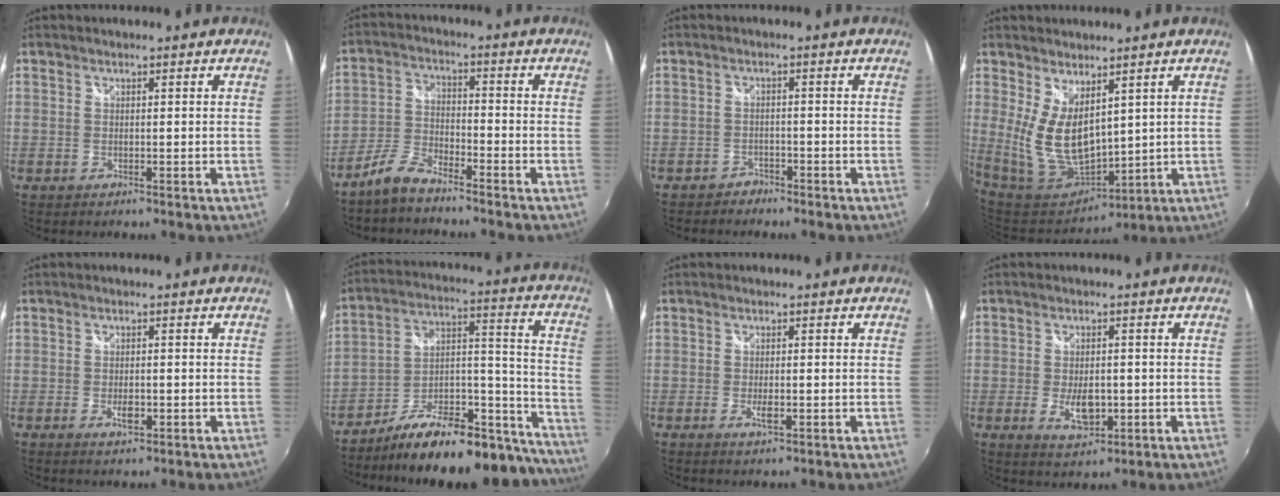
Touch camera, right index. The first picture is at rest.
{"total": 6.3, "force": [-5.3, 1.6, 2.9], "torque": [-0.068, 0.006, -0.109]}
{"total": 2.9, "force": [-2.5, 1.5, 0.0], "torque": [-0.008, 0.003, -0.046]}
{"total": 11.6, "force": [3.4, 6.3, 9.1], "torque": [-0.183, -0.019, 0.088]}
{"total": 2.4, "force": [-0.8, 1.1, 2.0], "torque": [-0.037, -0.002, -0.013]}
{"total": 27.6, "force": [-22.8, 8.4, 13.1], "torque": [-0.153, 0.039, -0.325]}
{"total": 2.2, "force": [-0.7, 0.7, 2.0], "torque": [-0.038, -0.003, -0.010]}
{"total": 5.8, "force": [-1.3, 3.1, 4.7], "torque": [-0.090, -0.008, -0.017]}